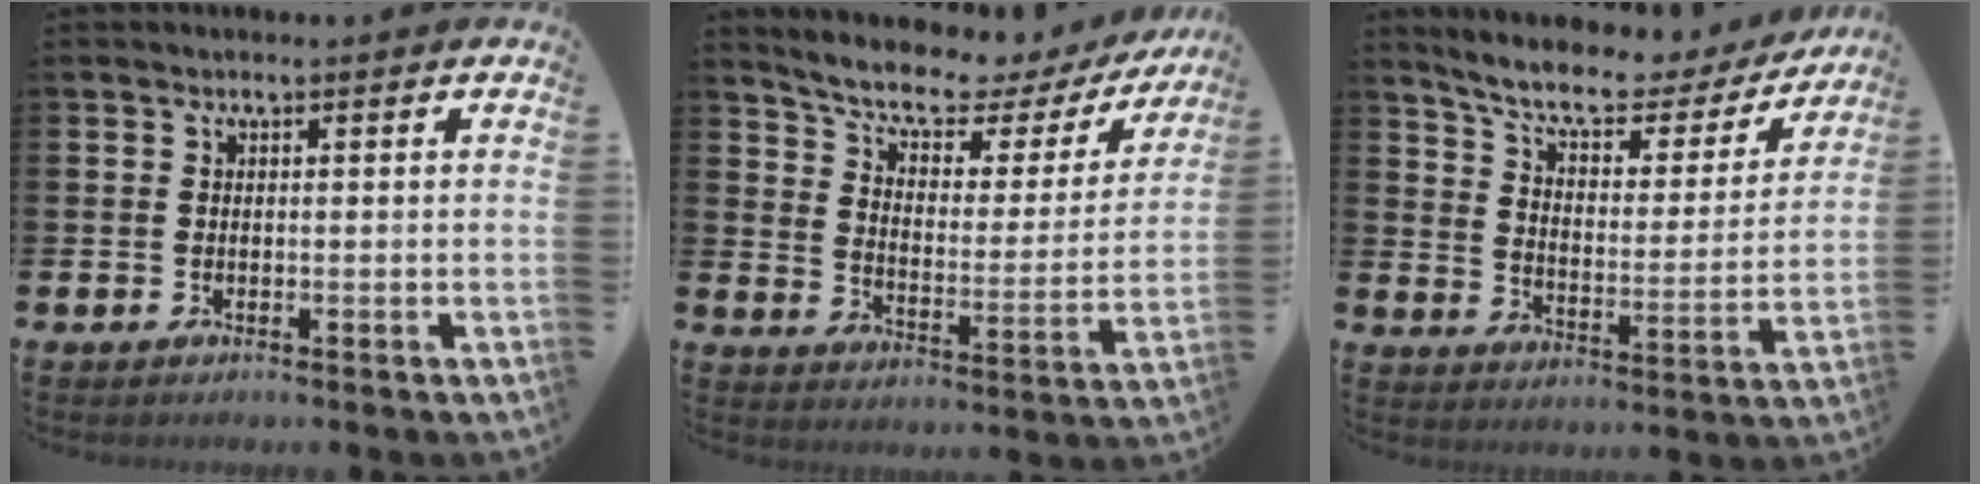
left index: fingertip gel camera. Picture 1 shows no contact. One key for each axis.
{"total": 7.2, "fx": 6.2, "fy": 2.3, "fz": 2.9, "tx": -0.085, "ty": -0.043, "tz": 0.100}
{"total": 8.4, "fx": 7.3, "fy": 2.4, "fz": 3.3, "tx": -0.088, "ty": -0.051, "tz": 0.121}